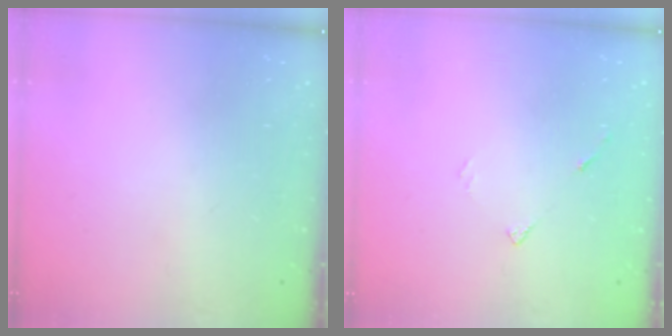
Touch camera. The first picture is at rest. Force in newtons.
{"total": 4.0, "press": 4.0, "slide": 0.6}